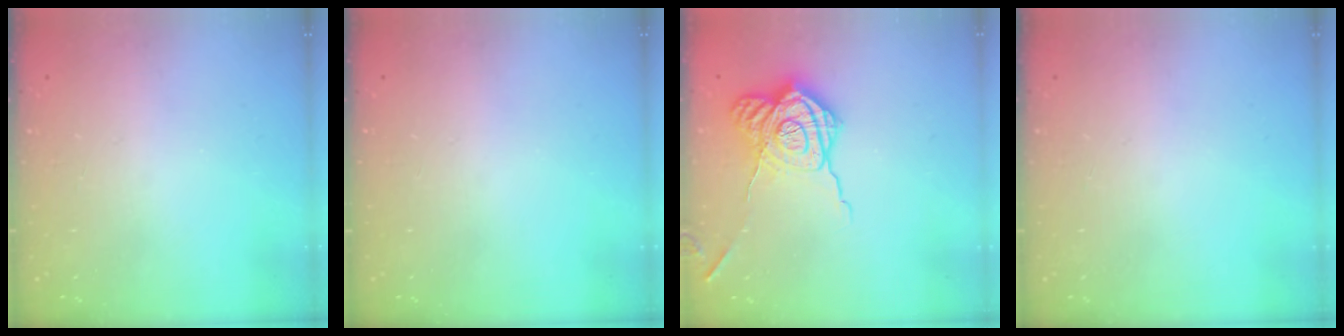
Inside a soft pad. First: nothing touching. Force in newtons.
{"total": 0.0}
{"total": 18.6, "press": 18.6, "slide": 1.4}
{"total": 0.0}